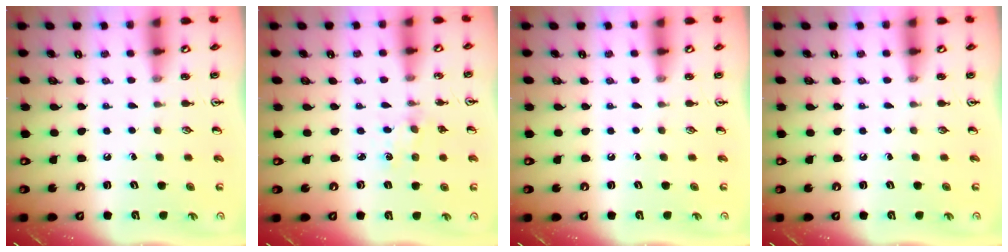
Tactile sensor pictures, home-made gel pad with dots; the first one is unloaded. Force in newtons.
{"total": 2.2, "press": 2.2, "slide": 0.2}
{"total": 0.0}
{"total": 0.0}